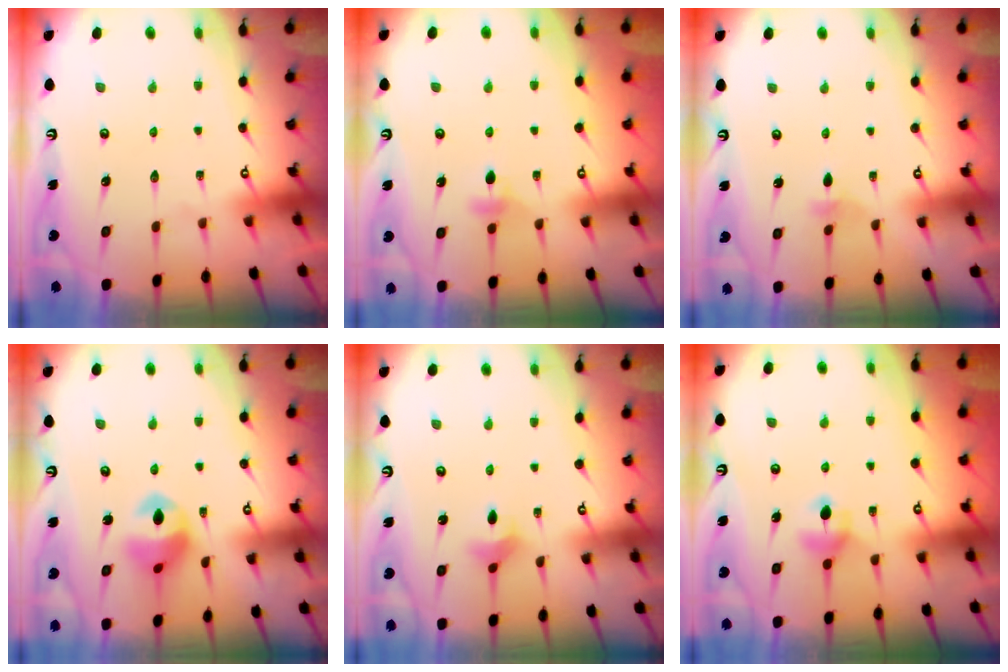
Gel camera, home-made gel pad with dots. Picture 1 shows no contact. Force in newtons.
{"total": 4.0, "press": 3.9, "slide": 0.6}
{"total": 2.3, "press": 2.3, "slide": 0.4}
{"total": 11.8, "press": 11.7, "slide": 1.3}
{"total": 3.6, "press": 3.6, "slide": 0.7}
{"total": 5.6, "press": 5.6, "slide": 0.5}